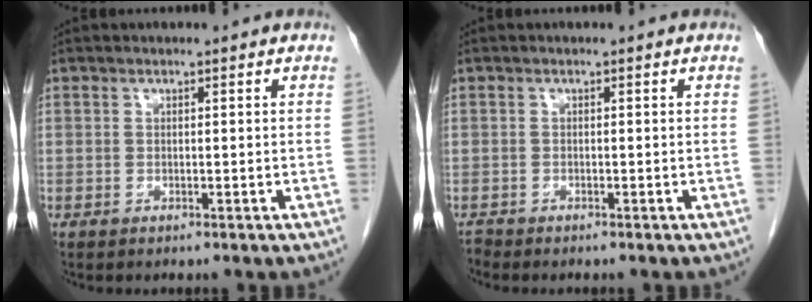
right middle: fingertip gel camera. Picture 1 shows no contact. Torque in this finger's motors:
{"motor_torque": [-0.19, 0.03, -0.03, -0.01]}